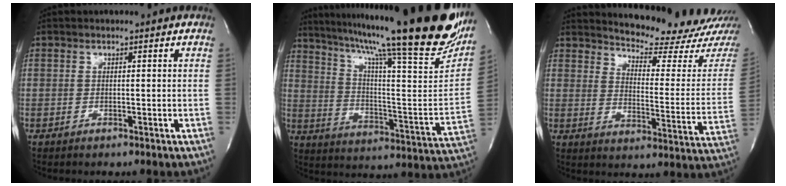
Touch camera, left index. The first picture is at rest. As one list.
[{"total": 33.4, "force": [24.9, 3.0, 22.1], "torque": [-0.292, -0.050, 0.342]}, {"total": 15.5, "force": [15.0, -0.5, 3.8], "torque": [-0.057, -0.103, 0.184]}]